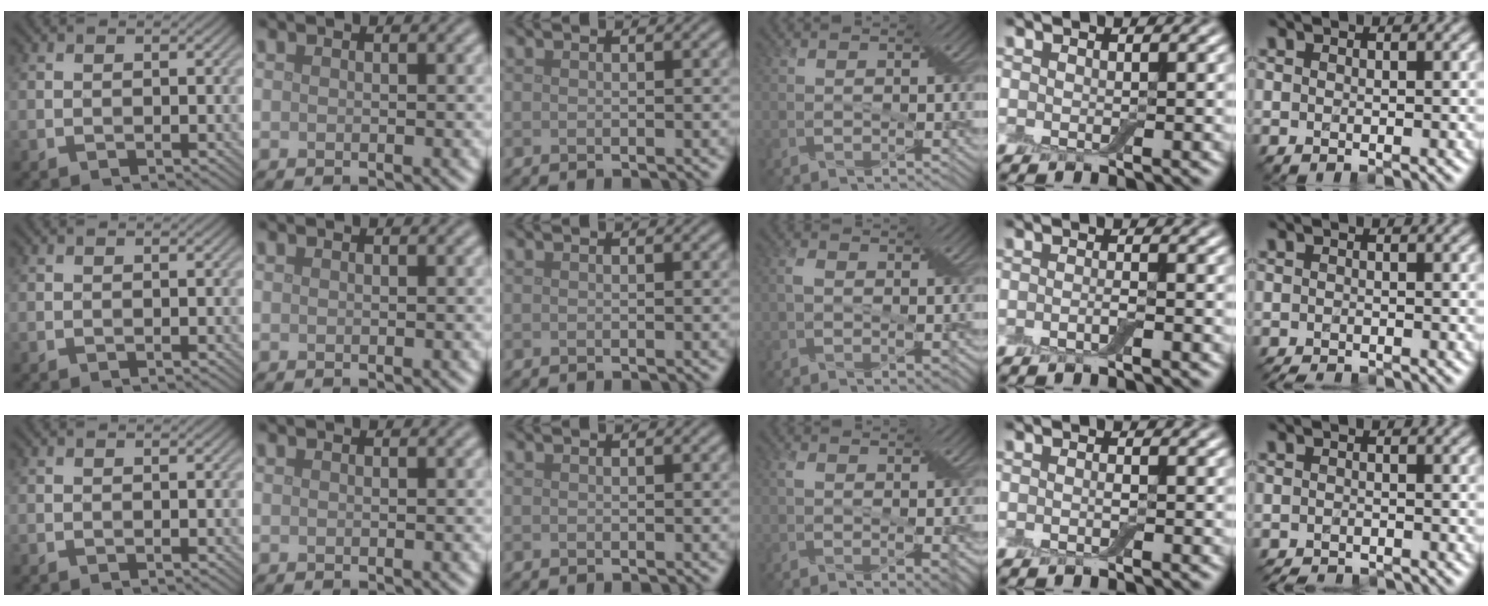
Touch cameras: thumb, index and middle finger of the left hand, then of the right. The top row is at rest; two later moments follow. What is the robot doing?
{"motion": "fold", "object": "apron"}